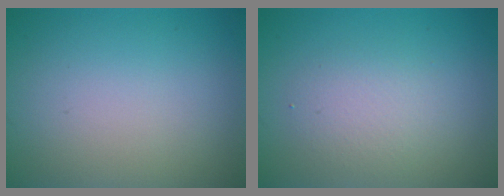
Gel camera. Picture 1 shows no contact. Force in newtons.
{"total": 2.4, "press": 2.4, "slide": 0.2}